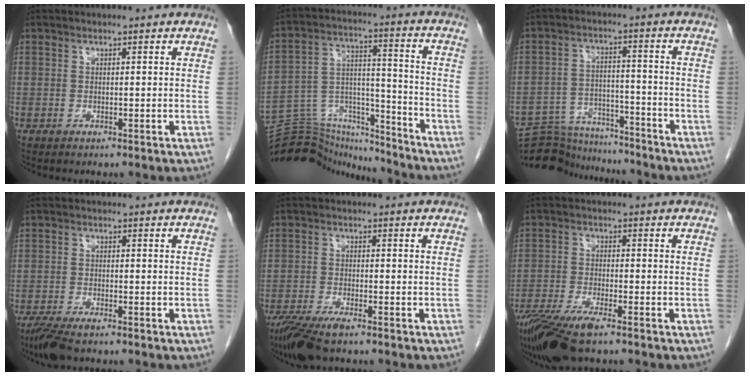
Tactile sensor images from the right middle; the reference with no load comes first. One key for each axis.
{"total": 17.0, "fx": -16.6, "fy": 3.1, "fz": 1.8, "tx": -0.037, "ty": 0.052, "tz": -0.264}
{"total": 12.2, "fx": -11.9, "fy": 2.4, "fz": 1.2, "tx": -0.022, "ty": 0.020, "tz": -0.187}
{"total": 4.9, "fx": -3.7, "fy": 0.9, "fz": 3.1, "tx": -0.060, "ty": -0.012, "tz": -0.064}
{"total": 6.9, "fx": -5.2, "fy": 1.1, "fz": 4.4, "tx": -0.082, "ty": -0.018, "tz": -0.091}
{"total": 10.6, "fx": -7.7, "fy": 1.9, "fz": 7.0, "tx": -0.129, "ty": -0.021, "tz": -0.135}